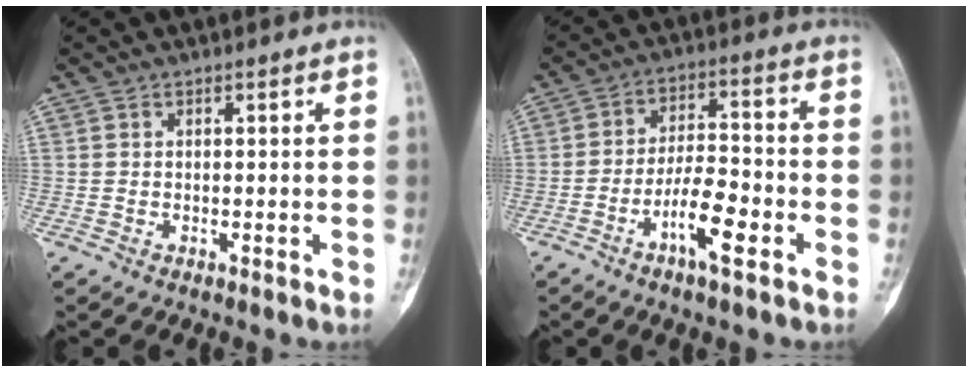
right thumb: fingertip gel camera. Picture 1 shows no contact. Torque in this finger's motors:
{"motor_torque": [0.18, 0.41, 0.15, 0.31, -0.01]}